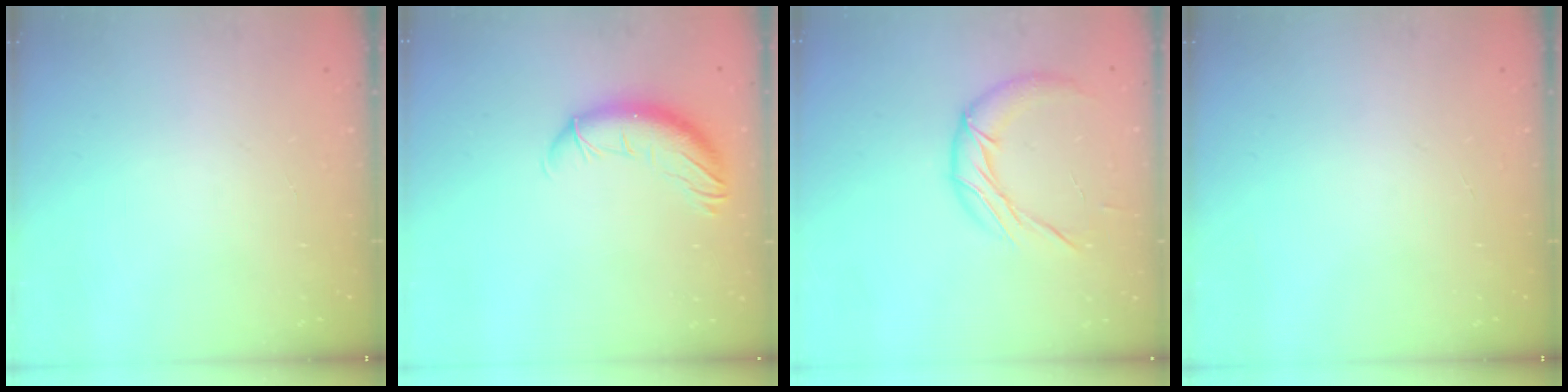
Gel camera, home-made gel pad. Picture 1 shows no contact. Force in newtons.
{"total": 11.2, "press": 11.1, "slide": 1.7}
{"total": 12.0, "press": 11.9, "slide": 0.7}
{"total": 0.0}